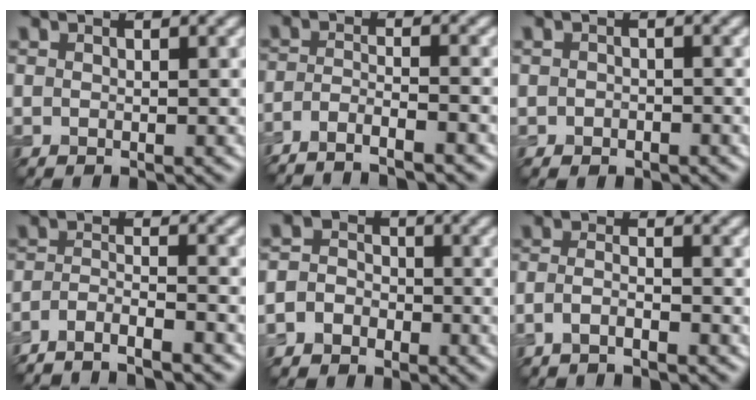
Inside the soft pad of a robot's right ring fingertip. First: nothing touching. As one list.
[{"total": 4.0, "force": [-3.4, 0.7, 2.1], "torque": [-0.035, -0.001, -0.068]}, {"total": 0.9, "force": [-0.5, 0.8, 0.3], "torque": [-0.002, -0.003, -0.009]}, {"total": 4.8, "force": [-4.1, 0.8, 2.2], "torque": [-0.040, -0.001, -0.079]}, {"total": 5.1, "force": [-2.4, 4.4, 1.0], "torque": [0.004, -0.002, -0.061]}, {"total": 1.8, "force": [-1.3, 0.5, 1.2], "torque": [-0.025, -0.001, -0.031]}]